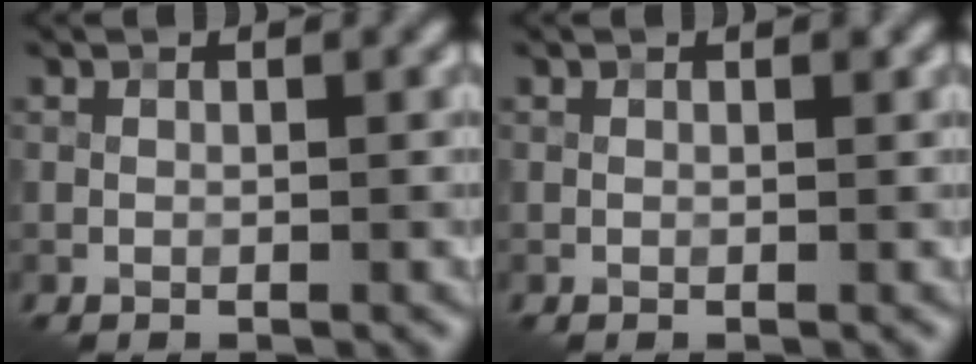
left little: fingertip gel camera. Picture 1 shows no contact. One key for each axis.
{"total": 0.0}